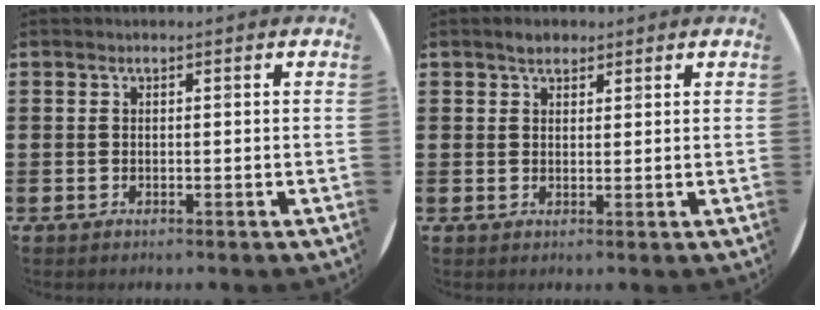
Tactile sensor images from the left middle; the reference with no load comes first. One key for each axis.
{"total": 1.9, "fx": 1.6, "fy": 0.8, "fz": 0.5, "tx": -0.004, "ty": -0.001, "tz": 0.029}